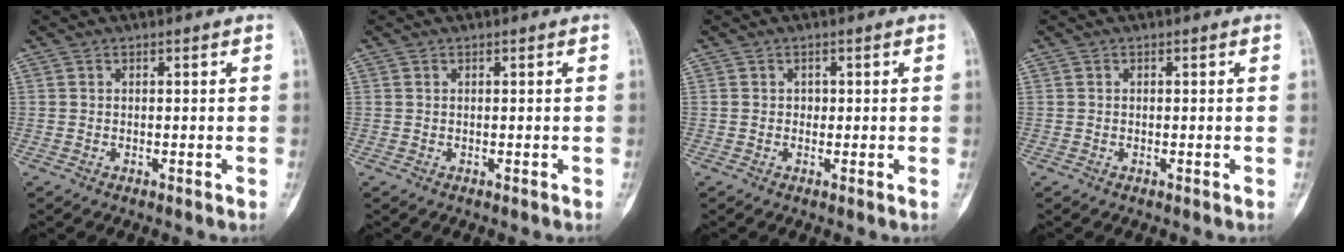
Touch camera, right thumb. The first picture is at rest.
{"total": 0.0}
{"total": 1.0, "force": [0.1, 0.8, 0.5], "torque": [-0.002, 0.003, -0.002]}
{"total": 0.0}